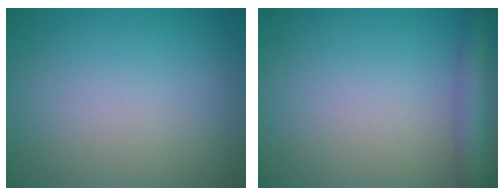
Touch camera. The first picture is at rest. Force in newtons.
{"total": 4.0, "press": 3.9, "slide": 0.2}